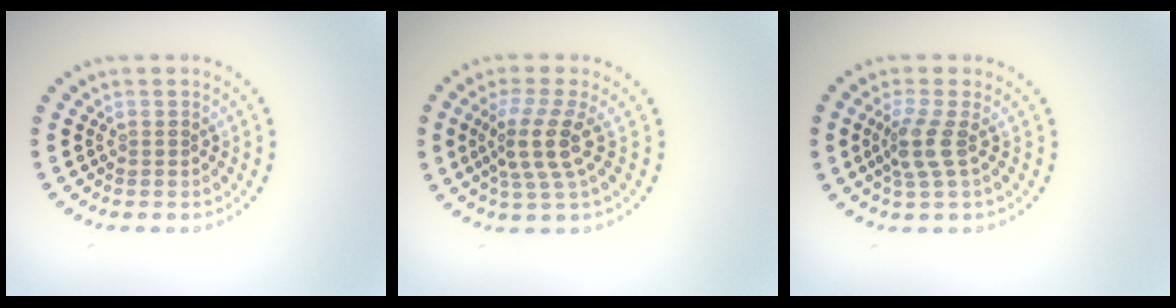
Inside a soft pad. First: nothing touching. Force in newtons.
{"total": 3.7, "press": 2.9, "slide": 2.2}
{"total": 2.5, "press": 1.9, "slide": 1.6}